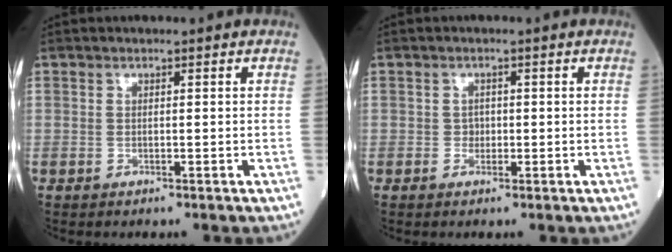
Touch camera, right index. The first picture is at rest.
{"total": 1.0, "force": [-0.2, 0.9, 0.4], "torque": [-0.001, 0.004, -0.004]}